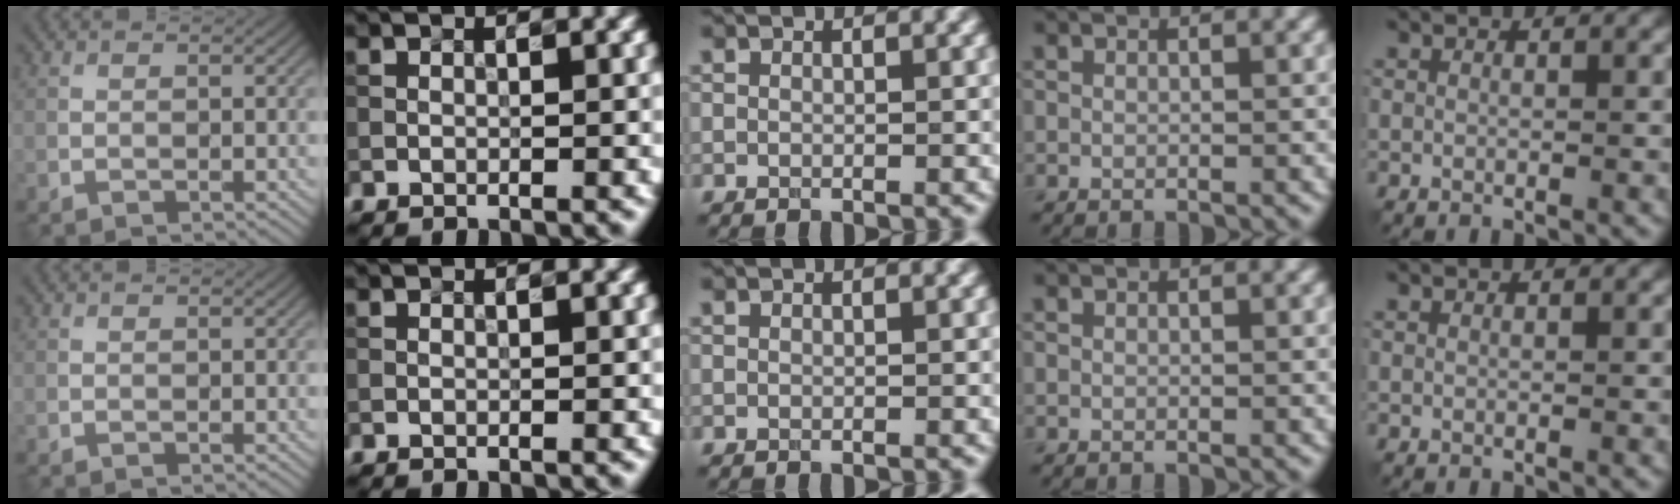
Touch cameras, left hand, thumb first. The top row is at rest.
{}